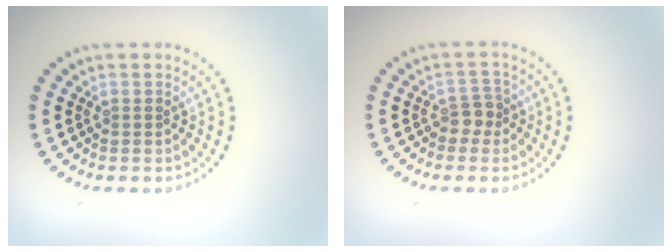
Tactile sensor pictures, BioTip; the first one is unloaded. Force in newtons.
{"total": 1.8, "press": 1.4, "slide": 1.0}